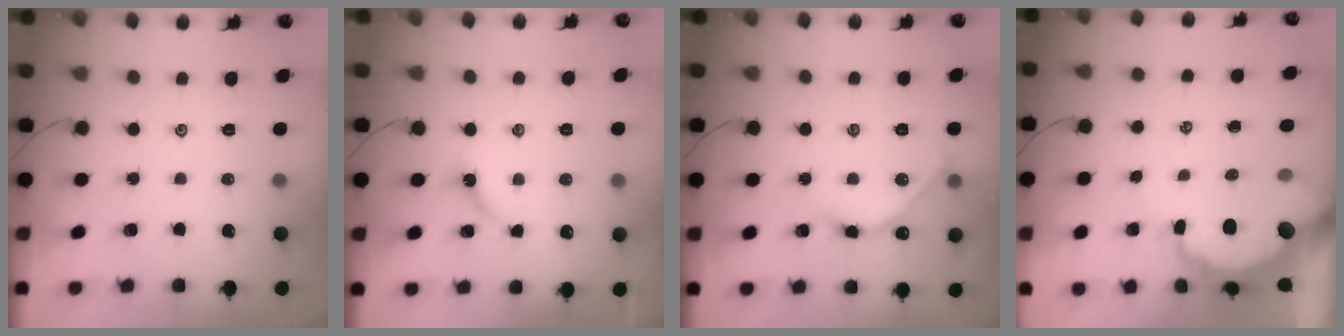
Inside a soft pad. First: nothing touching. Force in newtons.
{"total": 4.7, "press": 4.6, "slide": 0.6}
{"total": 5.6, "press": 5.5, "slide": 0.8}
{"total": 8.7, "press": 8.7, "slide": 1.0}